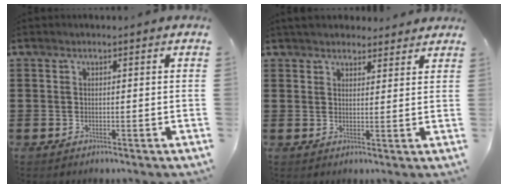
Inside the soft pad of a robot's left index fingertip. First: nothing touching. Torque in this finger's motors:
{"motor_torque": [1.16, -0.98, 0.90, 0.13]}